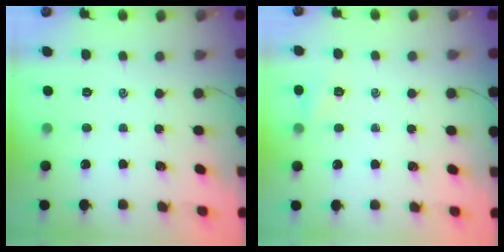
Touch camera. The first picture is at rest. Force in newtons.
{"total": 4.1, "press": 3.9, "slide": 1.2}